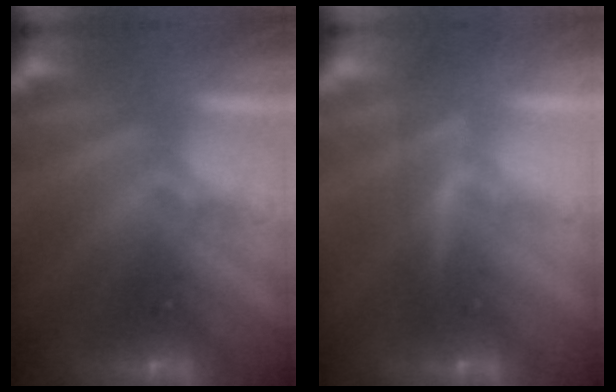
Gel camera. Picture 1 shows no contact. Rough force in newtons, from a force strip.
{"total": 4.8}